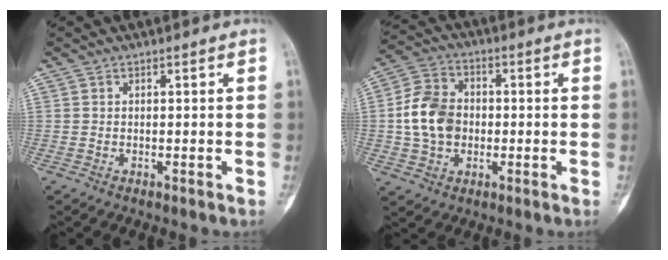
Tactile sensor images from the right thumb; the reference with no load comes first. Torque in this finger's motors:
{"motor_torque": [0.13, 1.69, 0.56, -0.47, 0.10]}